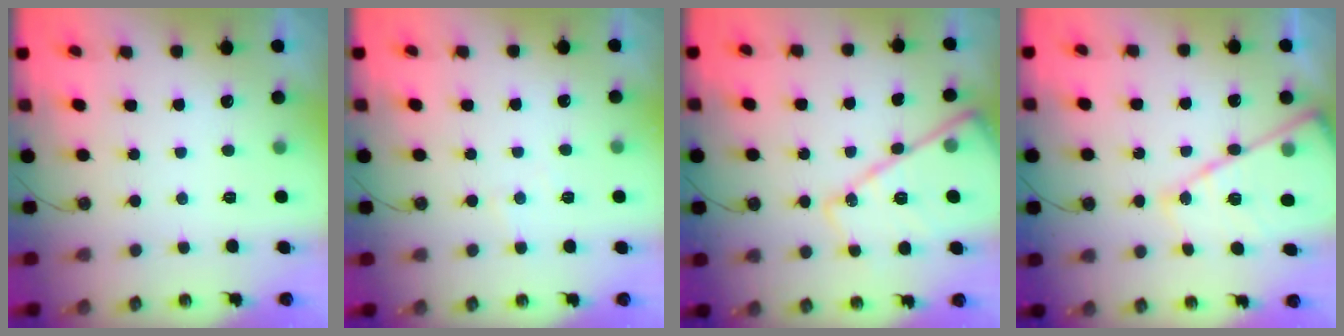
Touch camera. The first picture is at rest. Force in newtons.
{"total": 3.3, "press": 3.2, "slide": 0.5}
{"total": 17.4, "press": 17.3, "slide": 1.7}
{"total": 18.0, "press": 17.9, "slide": 1.9}